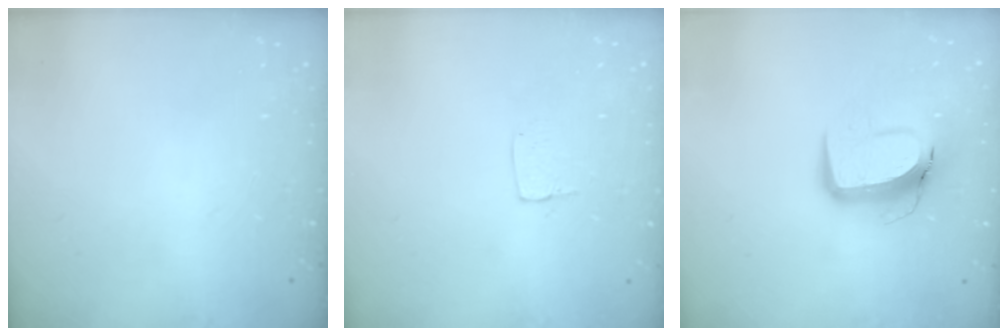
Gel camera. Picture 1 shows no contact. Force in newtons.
{"total": 3.7, "press": 3.7, "slide": 0.2}
{"total": 11.6, "press": 11.5, "slide": 1.3}